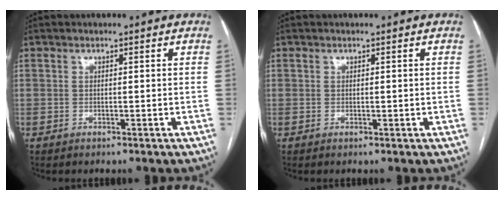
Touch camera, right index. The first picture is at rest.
{"total": 0.6, "force": [0.1, 0.3, 0.5], "torque": [-0.009, -0.002, 0.003]}